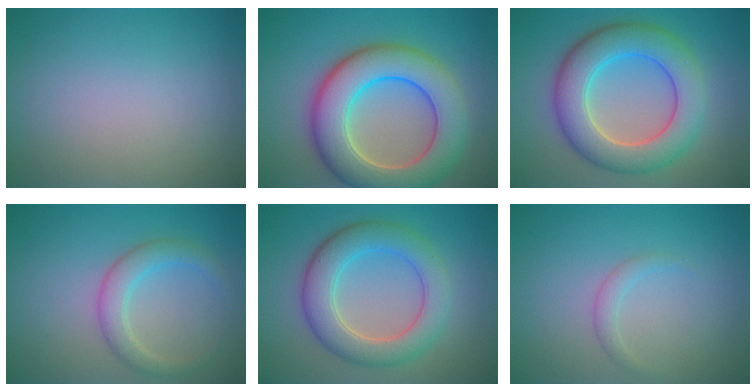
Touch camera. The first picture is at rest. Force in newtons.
{"total": 10.2, "press": 10.2, "slide": 0.7}
{"total": 8.3, "press": 8.3, "slide": 0.4}
{"total": 3.1, "press": 3.1, "slide": 0.3}
{"total": 6.3, "press": 6.2, "slide": 0.6}
{"total": 1.1, "press": 1.1, "slide": 0.1}